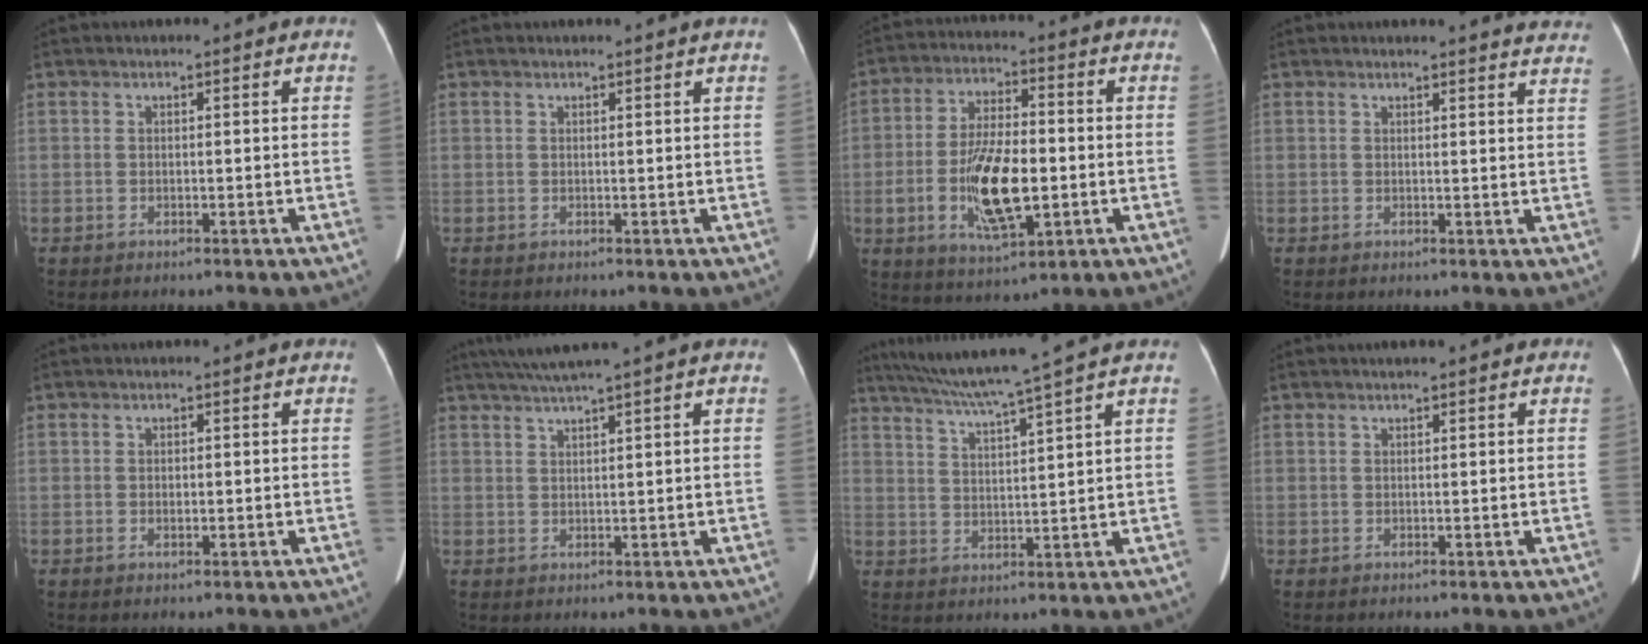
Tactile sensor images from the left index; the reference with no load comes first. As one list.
[{"total": 0.7, "force": [0.6, -0.2, 0.3], "torque": [-0.009, -0.001, 0.013]}, {"total": 12.8, "force": [-2.4, 4.5, 11.7], "torque": [-0.229, -0.002, -0.036]}, {"total": 11.0, "force": [10.7, 0.9, 2.2], "torque": [0.000, -0.048, 0.085]}, {"total": 0.9, "force": [-0.2, 0.5, 0.7], "torque": [-0.015, 0.000, -0.001]}, {"total": 4.6, "force": [3.5, -1.3, 2.7], "torque": [-0.052, 0.014, 0.069]}, {"total": 10.3, "force": [8.4, -2.4, 5.3], "torque": [-0.092, 0.002, 0.139]}, {"total": 1.5, "force": [0.9, 0.3, 1.1], "torque": [-0.018, 0.012, 0.009]}]